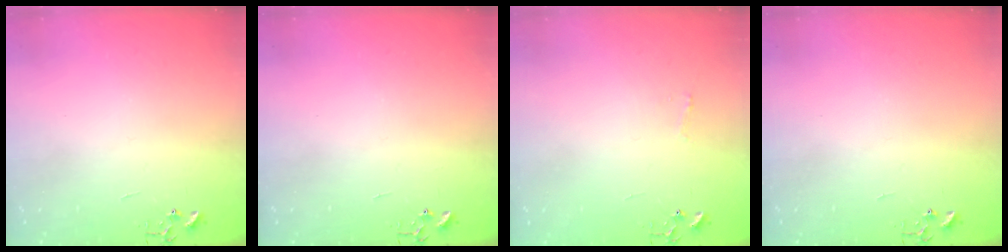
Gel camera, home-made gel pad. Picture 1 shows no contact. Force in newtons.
{"total": 0.0}
{"total": 3.7, "press": 3.6, "slide": 0.5}
{"total": 0.0}